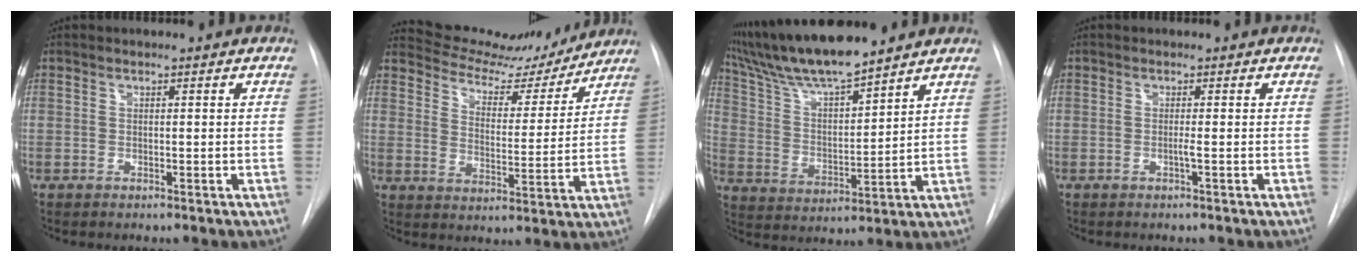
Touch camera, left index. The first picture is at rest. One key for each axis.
{"total": 13.3, "fx": 12.8, "fy": 3.0, "fz": 2.3, "tx": -0.032, "ty": -0.015, "tz": 0.182}
{"total": 12.4, "fx": 11.0, "fy": 0.3, "fz": 5.7, "tx": -0.113, "ty": 0.003, "tz": 0.208}
{"total": 0.7, "fx": -0.5, "fy": -0.1, "fz": 0.5, "tx": 0.000, "ty": -0.002, "tz": -0.014}